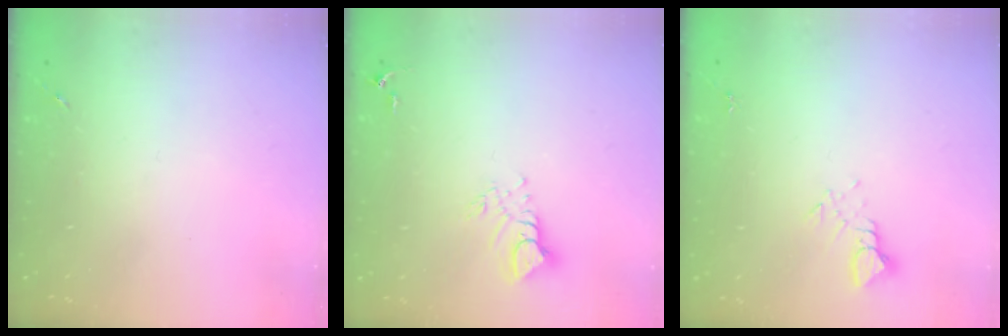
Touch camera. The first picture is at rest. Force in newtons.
{"total": 7.2, "press": 7.1, "slide": 0.7}
{"total": 3.9, "press": 3.9, "slide": 0.3}